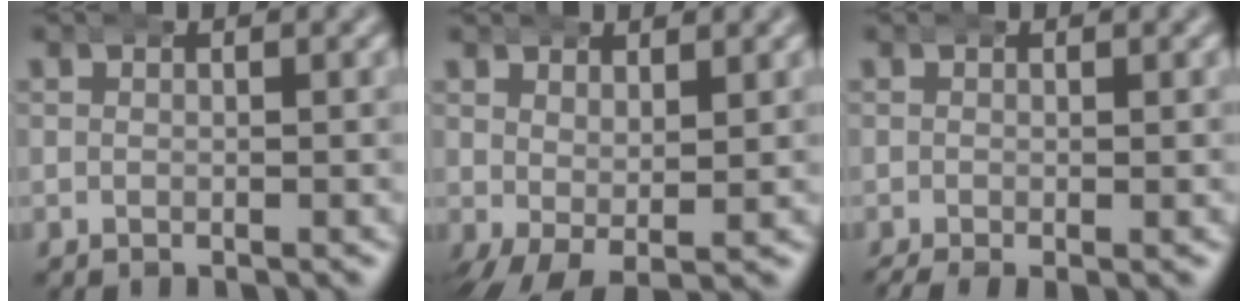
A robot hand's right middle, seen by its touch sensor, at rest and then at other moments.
{"total": 3.5, "force": [-0.8, 1.6, 3.0], "torque": [-0.053, -0.029, 0.009]}
{"total": 1.8, "force": [-1.3, 0.5, 1.0], "torque": [-0.019, -0.012, -0.013]}